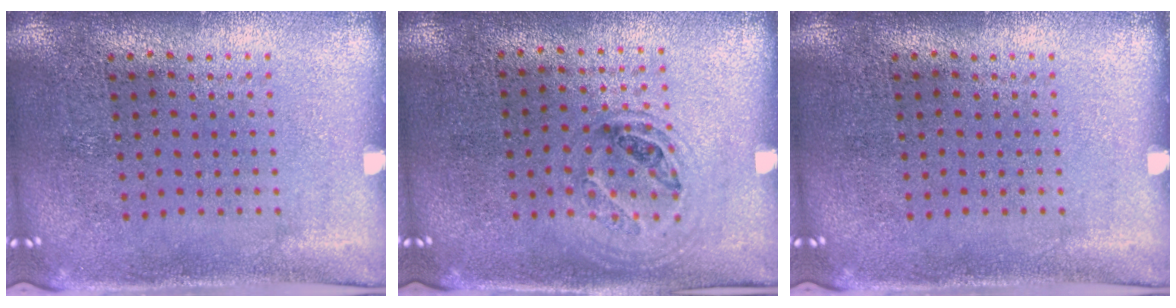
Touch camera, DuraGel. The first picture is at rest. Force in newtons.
{"total": 1.0, "press": 0.9, "slide": 0.3}
{"total": 0.0}